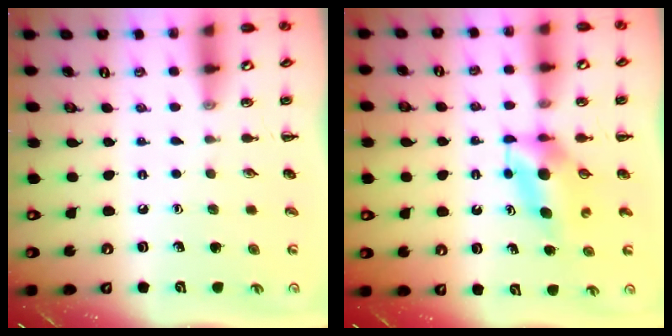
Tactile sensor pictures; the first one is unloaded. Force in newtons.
{"total": 6.2, "press": 6.1, "slide": 0.8}